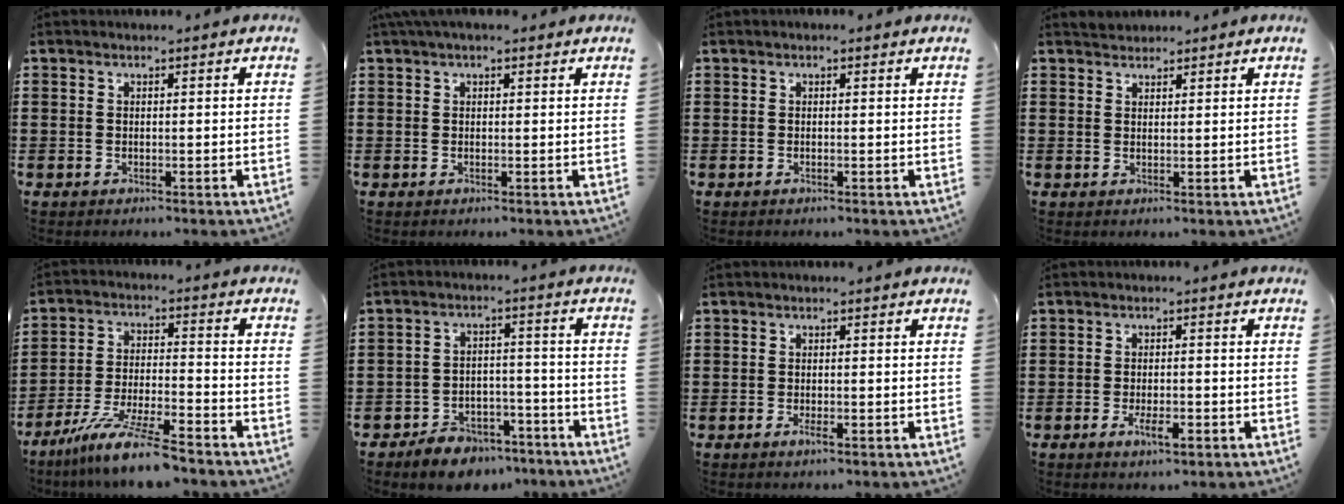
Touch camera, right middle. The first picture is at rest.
{"total": 1.4, "force": [1.0, 0.3, 0.9], "torque": [-0.019, 0.002, 0.018]}
{"total": 0.0}
{"total": 0.9, "force": [0.9, 0.3, -0.3], "torque": [0.002, 0.006, 0.018]}
{"total": 9.6, "force": [-8.0, 0.1, 5.3], "torque": [-0.108, -0.003, -0.157]}
{"total": 5.8, "force": [-5.4, 1.8, 1.1], "torque": [-0.014, 0.023, -0.104]}
{"total": 1.3, "force": [-0.6, 0.3, 1.1], "torque": [-0.020, -0.002, -0.010]}
{"total": 3.3, "force": [-1.6, 1.1, 2.7], "torque": [-0.050, 0.000, -0.029]}